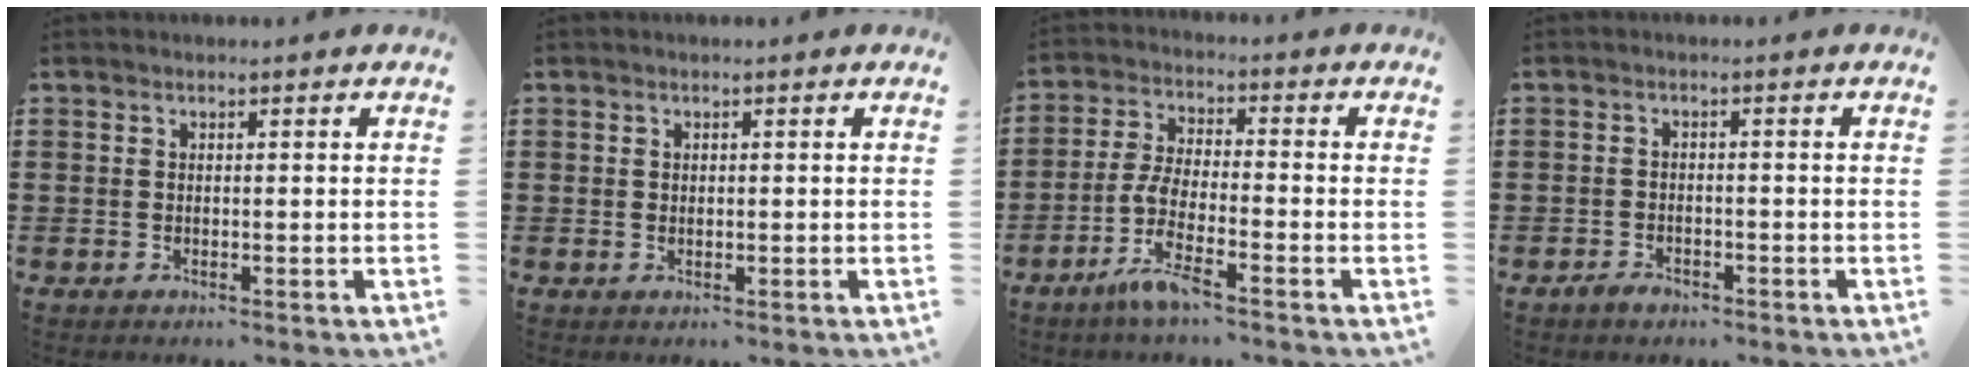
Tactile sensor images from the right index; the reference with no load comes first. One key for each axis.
{"total": 0.5, "fx": 0.2, "fy": 0.5, "fz": 0.1, "tx": -0.004, "ty": 0.003, "tz": 0.004}
{"total": 6.7, "fx": -4.1, "fy": 1.2, "fz": 5.2, "tx": -0.129, "ty": -0.013, "tz": -0.084}
{"total": 1.7, "fx": -1.4, "fy": 0.8, "fz": 0.5, "tx": -0.014, "ty": 0.001, "tz": -0.029}